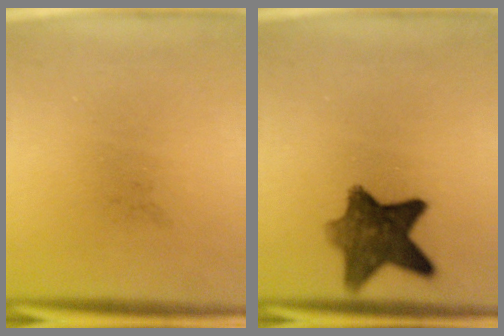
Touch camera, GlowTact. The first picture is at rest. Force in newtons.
{"total": 9.2}